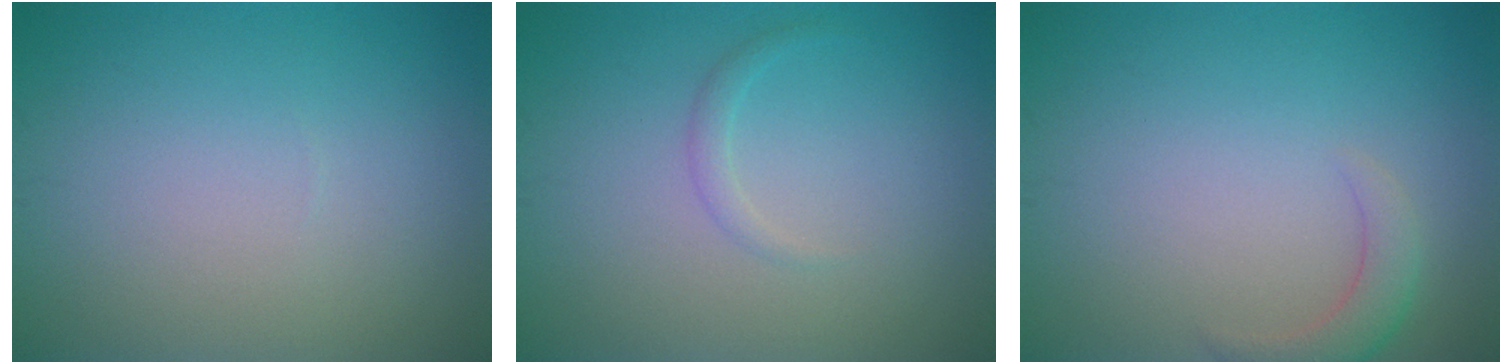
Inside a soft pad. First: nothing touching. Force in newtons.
{"total": 1.0, "press": 1.0, "slide": 0.1}
{"total": 2.1, "press": 2.1, "slide": 0.2}